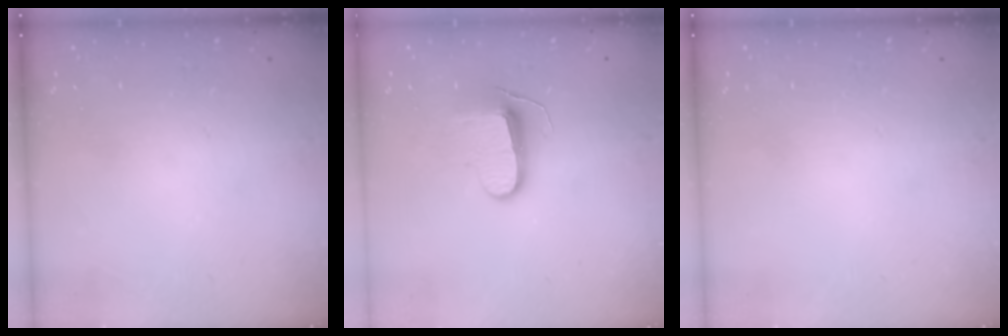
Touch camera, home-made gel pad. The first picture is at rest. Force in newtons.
{"total": 9.3, "press": 9.3, "slide": 0.0}
{"total": 0.0}